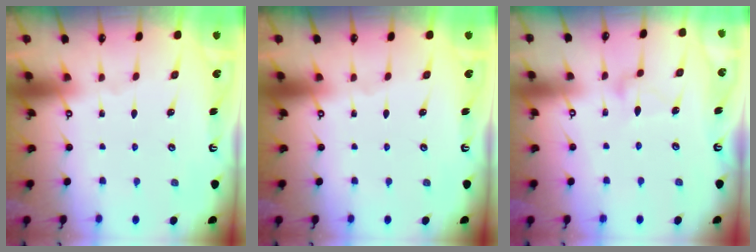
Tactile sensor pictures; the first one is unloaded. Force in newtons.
{"total": 0.0}
{"total": 8.6, "press": 8.6, "slide": 0.4}